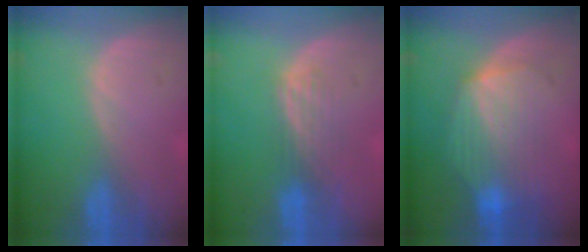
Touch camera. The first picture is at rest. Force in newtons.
{"total": 3.7, "press": 3.2, "slide": 1.8}
{"total": 8.4, "press": 7.9, "slide": 2.8}